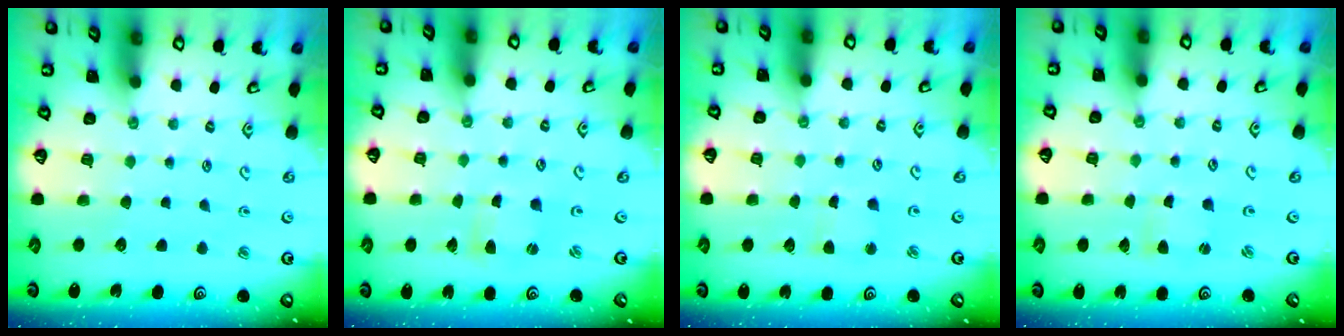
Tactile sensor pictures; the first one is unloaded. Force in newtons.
{"total": 1.0, "press": 1.0, "slide": 0.2}
{"total": 2.9, "press": 2.9, "slide": 0.3}
{"total": 1.1, "press": 1.1, "slide": 0.2}